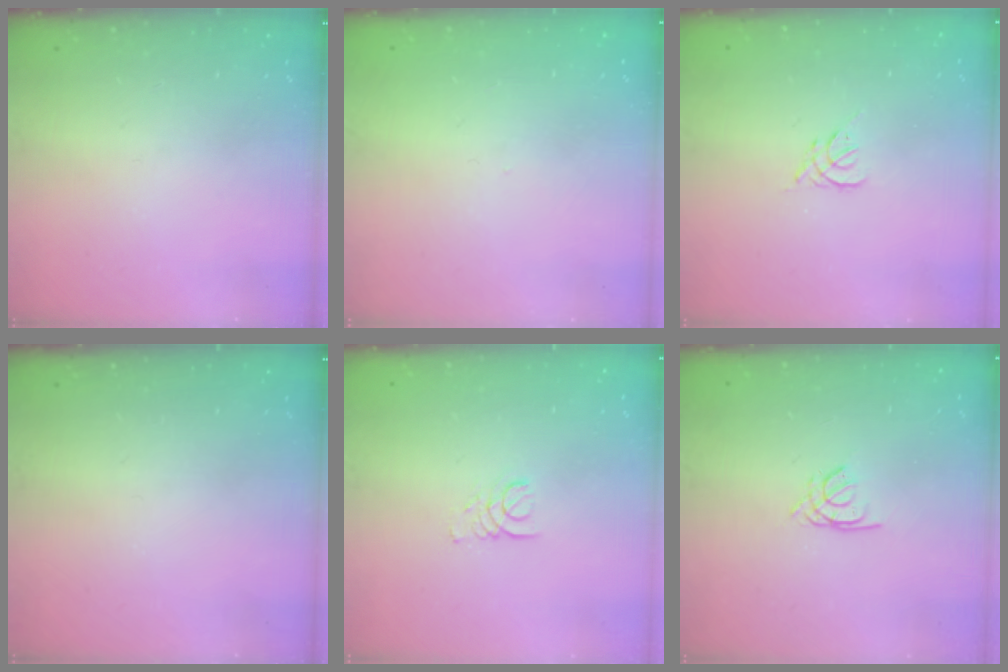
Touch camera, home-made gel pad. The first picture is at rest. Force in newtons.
{"total": 0.0}
{"total": 1.3, "press": 1.2, "slide": 0.6}
{"total": 0.0}
{"total": 1.6, "press": 1.6, "slide": 0.1}
{"total": 1.3, "press": 1.3, "slide": 0.4}